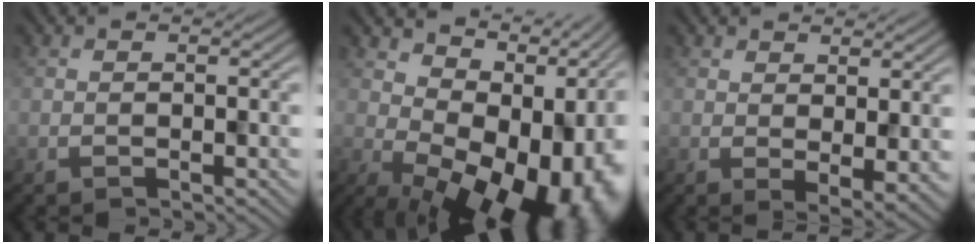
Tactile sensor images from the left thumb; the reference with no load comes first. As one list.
[{"total": 16.5, "force": [1.0, 10.2, 13.0], "torque": [-0.131, -0.019, 0.055]}, {"total": 2.9, "force": [1.5, 0.7, 2.4], "torque": [-0.039, -0.010, 0.035]}]